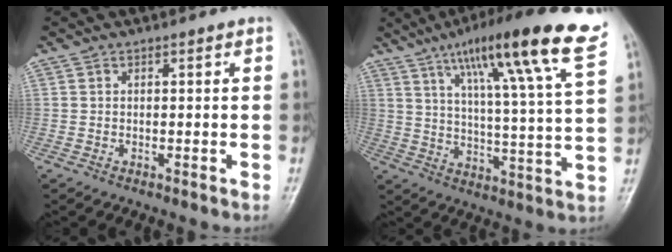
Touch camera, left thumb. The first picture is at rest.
{"total": 21.0, "force": [12.9, 1.5, 16.5], "torque": [-0.237, -0.037, 0.188]}